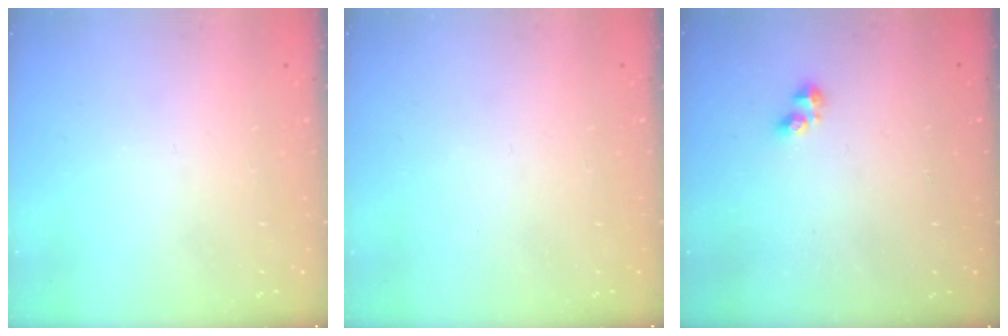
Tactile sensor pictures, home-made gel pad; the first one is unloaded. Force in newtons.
{"total": 0.0}
{"total": 2.3, "press": 2.3, "slide": 0.5}